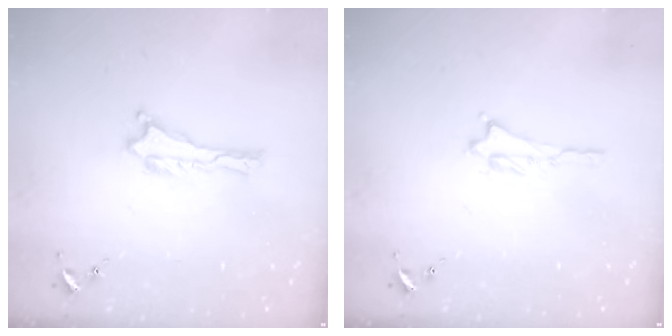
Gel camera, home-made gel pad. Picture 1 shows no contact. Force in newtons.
{"total": 0.7, "press": 0.7, "slide": 0.1}